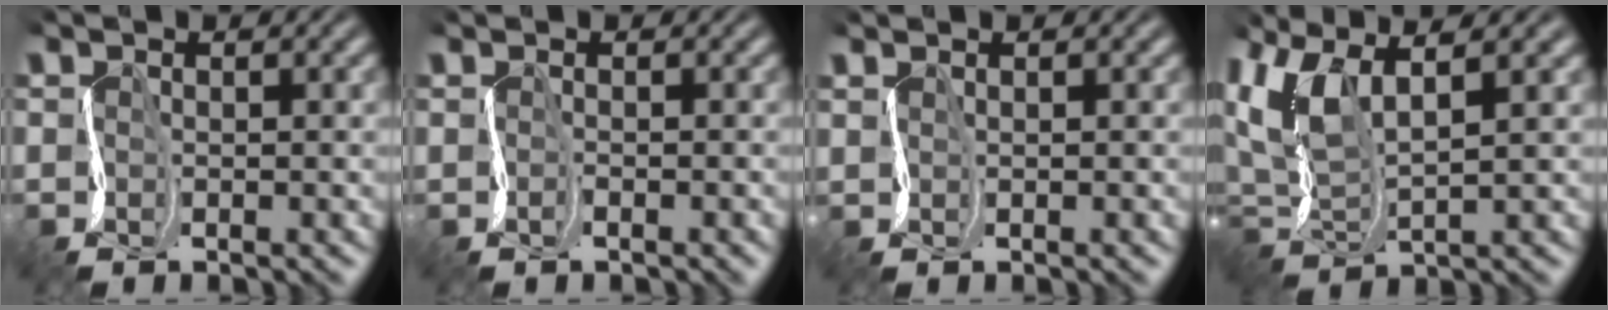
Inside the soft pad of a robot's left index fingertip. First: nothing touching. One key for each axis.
{"total": 0.7, "fx": -0.1, "fy": -0.2, "fz": -0.7, "tx": 0.007, "ty": -0.001, "tz": -0.005}
{"total": 1.0, "fx": 1.0, "fy": 0.1, "fz": -0.3, "tx": 0.010, "ty": -0.001, "tz": 0.020}
{"total": 5.9, "fx": 3.8, "fy": 2.4, "fz": 3.9, "tx": -0.116, "ty": 0.010, "tz": 0.074}